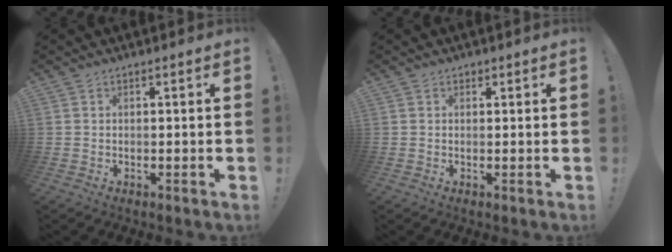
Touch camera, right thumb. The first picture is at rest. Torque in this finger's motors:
{"motor_torque": [-0.26, 0.40, 0.06, 0.02, -0.02]}